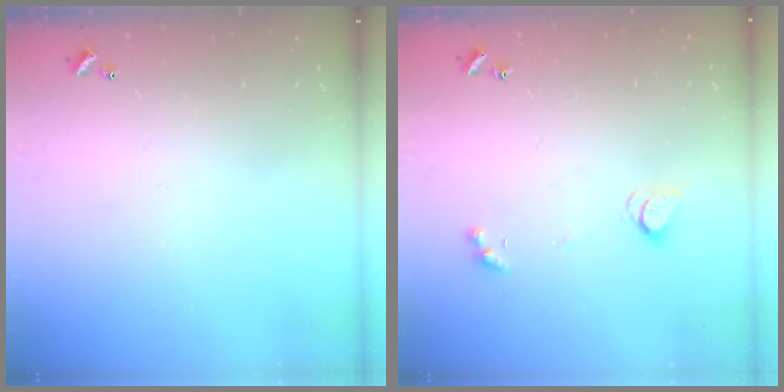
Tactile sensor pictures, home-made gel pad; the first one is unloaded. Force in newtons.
{"total": 2.2, "press": 2.1, "slide": 0.4}